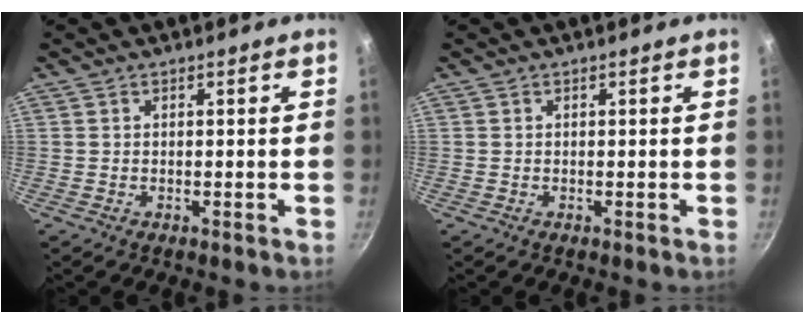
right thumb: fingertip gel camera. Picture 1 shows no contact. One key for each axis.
{"total": 0.0}